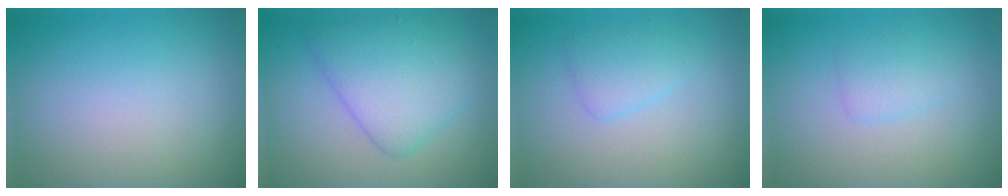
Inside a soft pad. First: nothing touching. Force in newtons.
{"total": 5.1, "press": 5.1, "slide": 0.1}
{"total": 1.8, "press": 1.8, "slide": 0.1}
{"total": 1.5, "press": 1.5, "slide": 0.1}